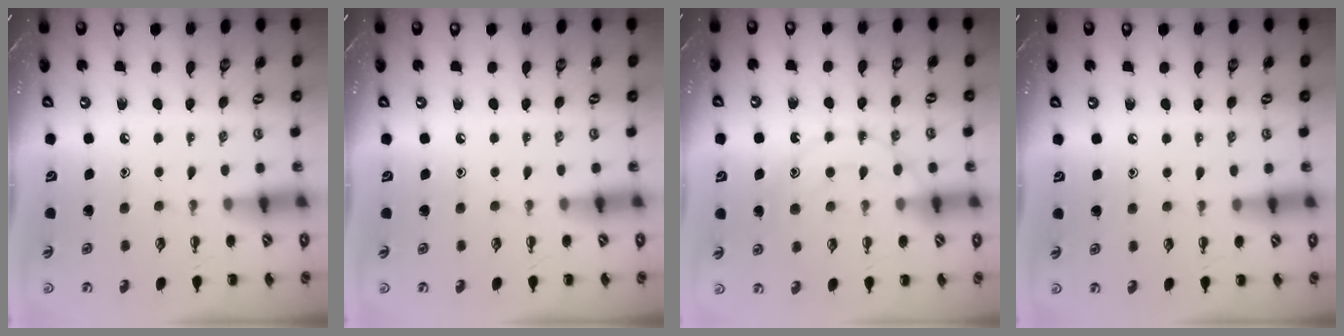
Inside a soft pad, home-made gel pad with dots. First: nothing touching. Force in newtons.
{"total": 0.0}
{"total": 13.3, "press": 13.2, "slide": 1.4}
{"total": 6.0, "press": 5.7, "slide": 2.1}